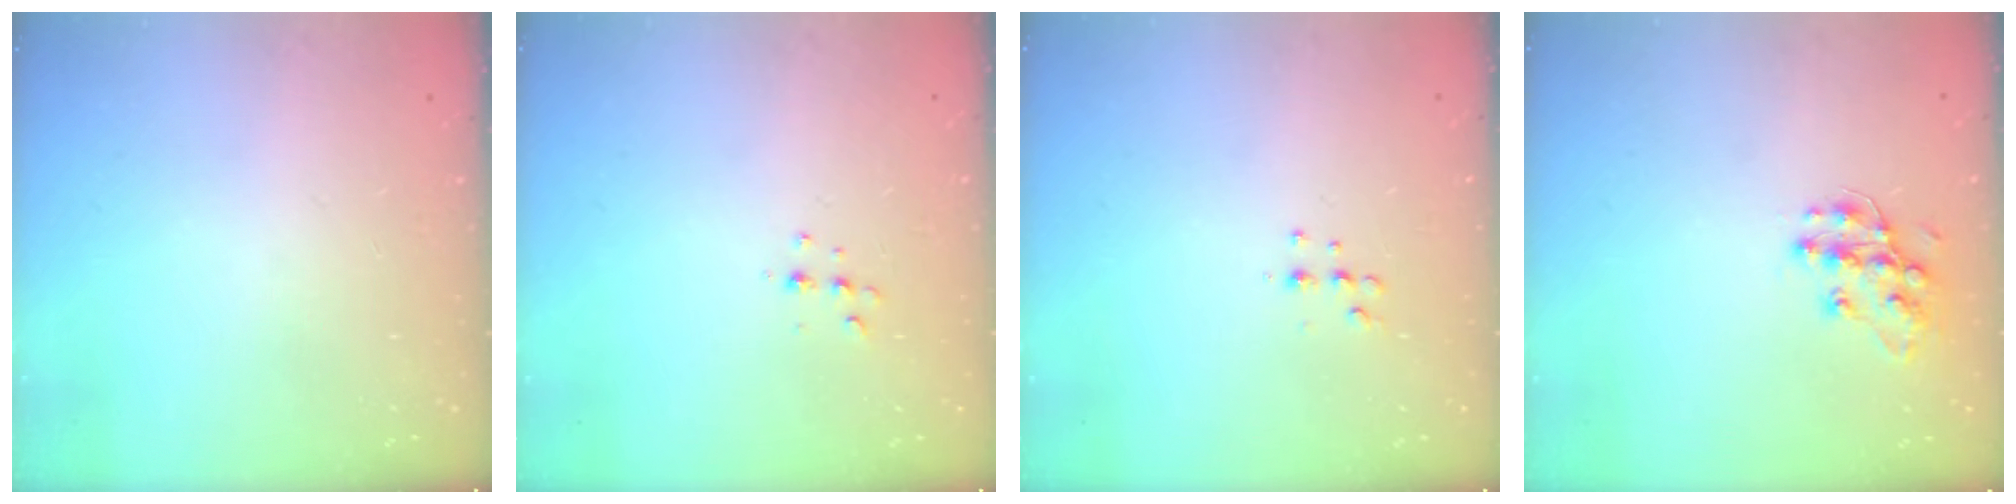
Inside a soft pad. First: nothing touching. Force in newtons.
{"total": 4.3, "press": 4.2, "slide": 0.8}
{"total": 4.9, "press": 4.8, "slide": 1.1}
{"total": 11.3, "press": 11.3, "slide": 0.2}